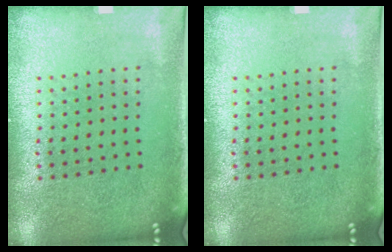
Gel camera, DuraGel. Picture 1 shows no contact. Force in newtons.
{"total": 0.0}